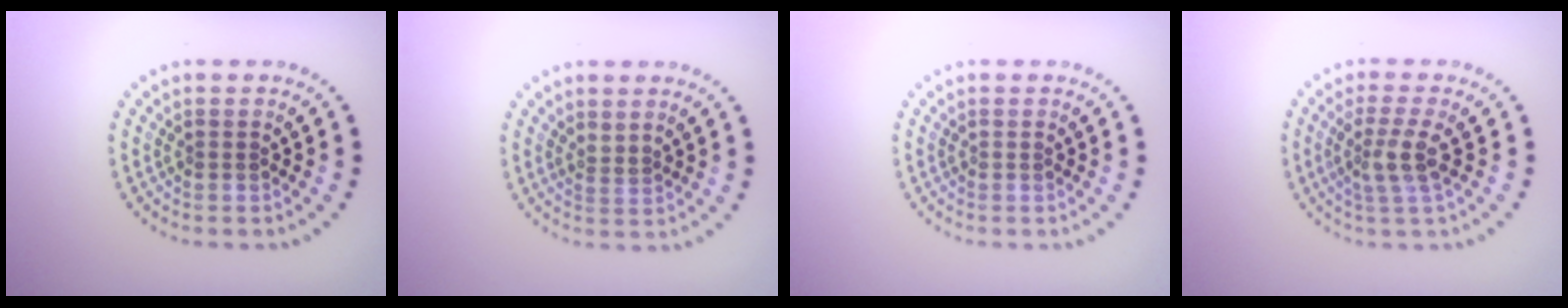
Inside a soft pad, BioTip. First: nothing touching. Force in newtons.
{"total": 0.6, "press": 0.4, "slide": 0.5}
{"total": 0.0}
{"total": 2.6, "press": 2.1, "slide": 1.5}